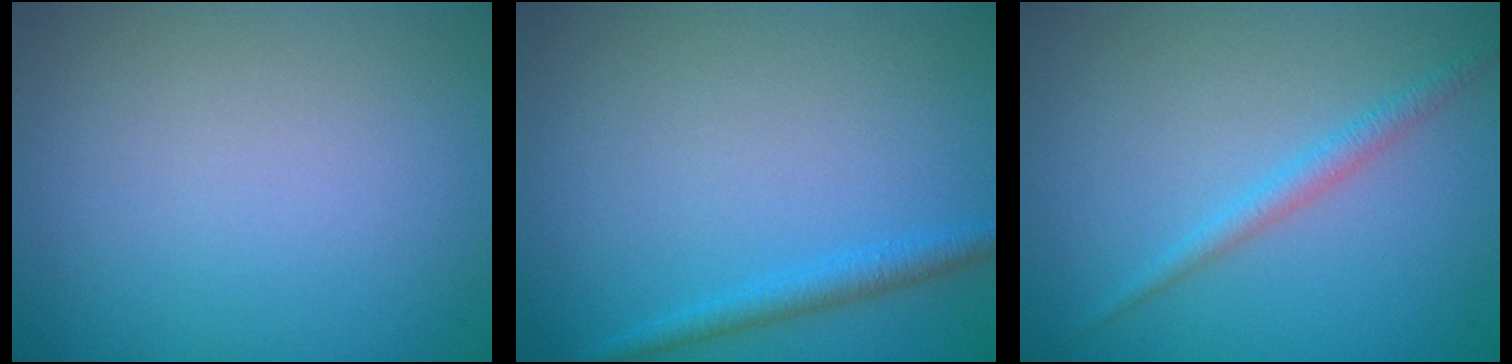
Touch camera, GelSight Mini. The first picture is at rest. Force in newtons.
{"total": 1.8, "press": 1.8, "slide": 0.2}
{"total": 1.7, "press": 1.7, "slide": 0.1}